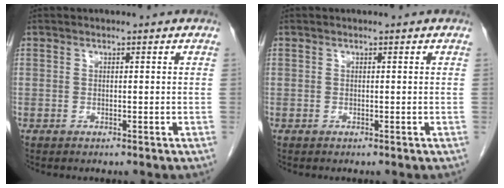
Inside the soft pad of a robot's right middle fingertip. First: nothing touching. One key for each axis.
{"total": 0.0}